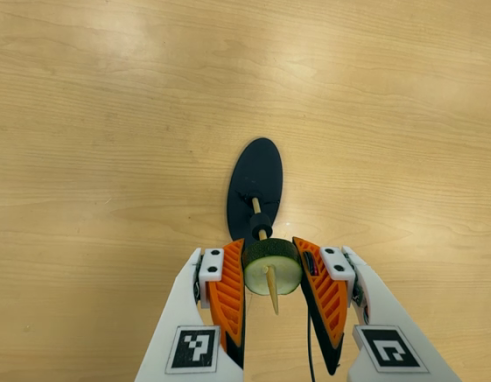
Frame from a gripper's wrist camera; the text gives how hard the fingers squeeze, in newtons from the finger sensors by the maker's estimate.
{"total": 11.8, "left": 11.5, "right": 12.0}